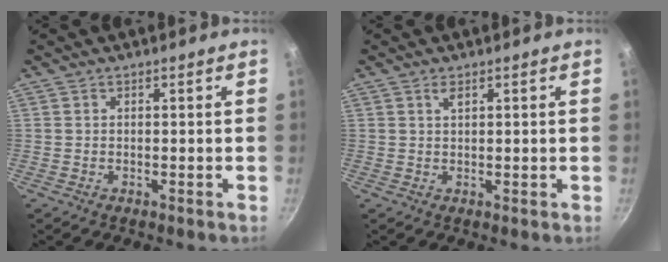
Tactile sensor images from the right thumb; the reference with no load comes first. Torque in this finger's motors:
{"motor_torque": [-0.03, 0.18, -0.01, 0.25, 0.09]}